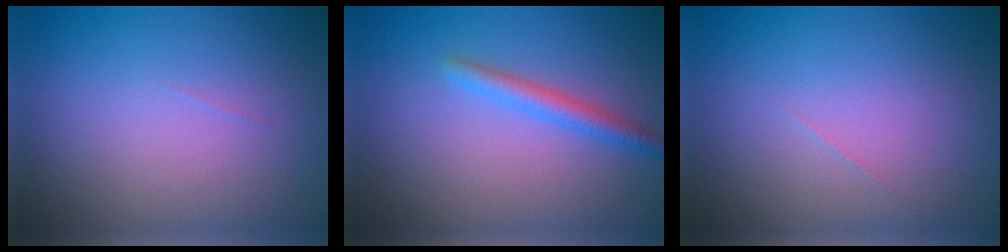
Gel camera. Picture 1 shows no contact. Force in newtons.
{"total": 2.2, "press": 2.2, "slide": 0.1}
{"total": 0.0}